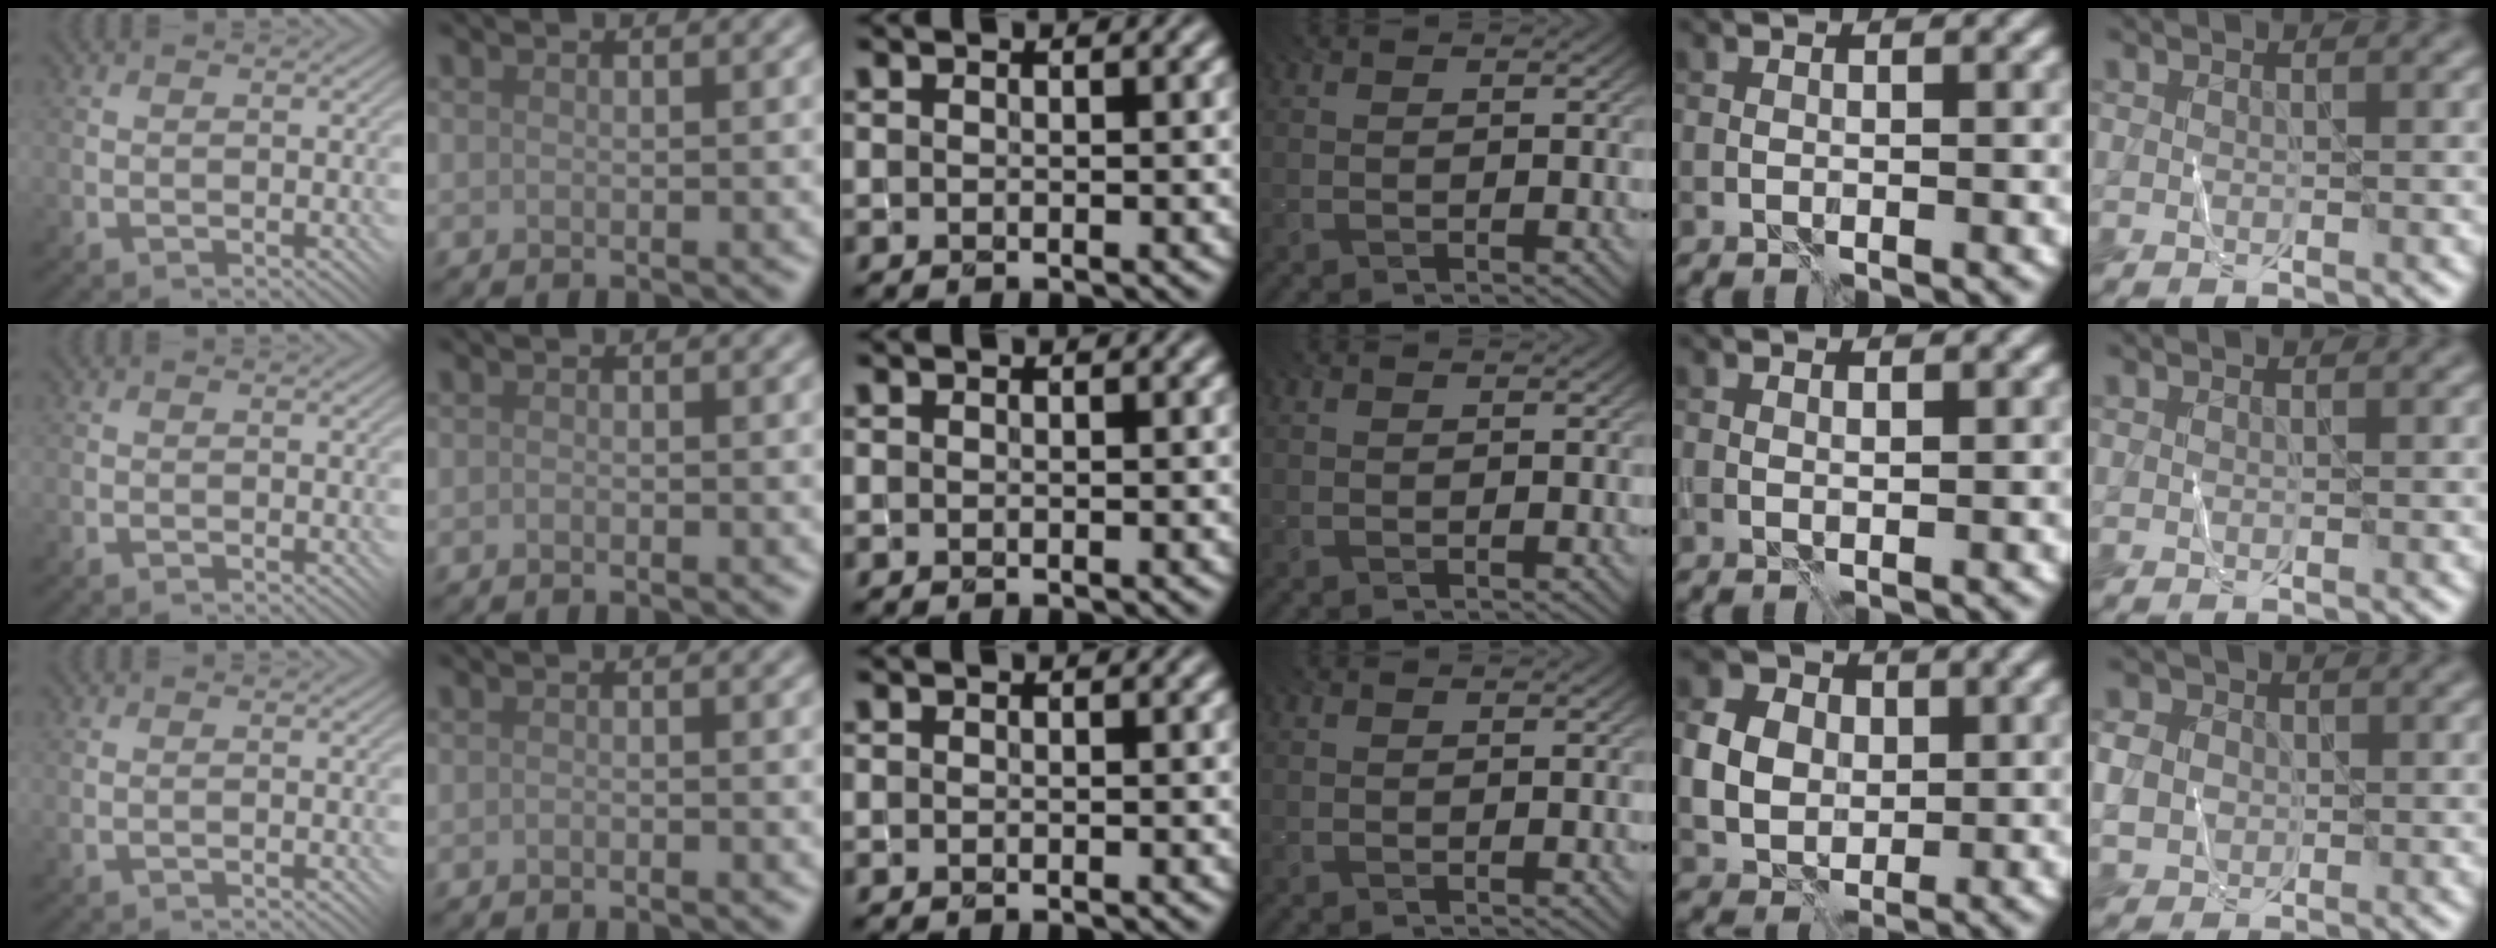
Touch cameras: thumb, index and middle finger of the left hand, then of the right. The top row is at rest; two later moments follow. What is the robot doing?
{"motion": "fold", "object": "shorts"}